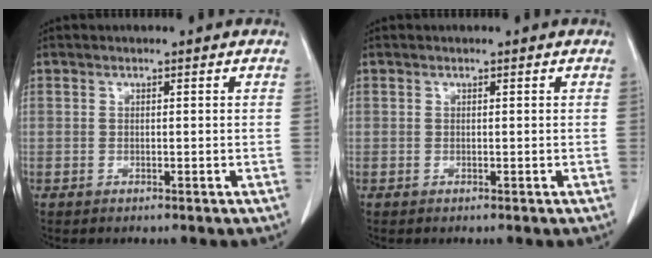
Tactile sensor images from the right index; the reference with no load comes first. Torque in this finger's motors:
{"motor_torque": [-0.02, 0.08, 0.06, -0.01]}